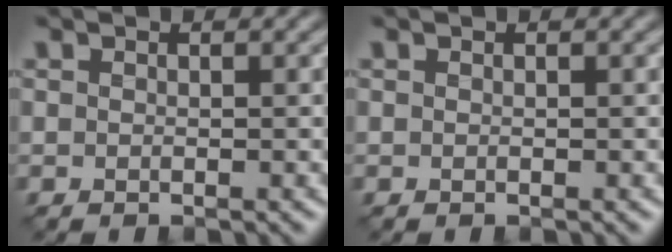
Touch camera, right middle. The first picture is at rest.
{"total": 0.0}